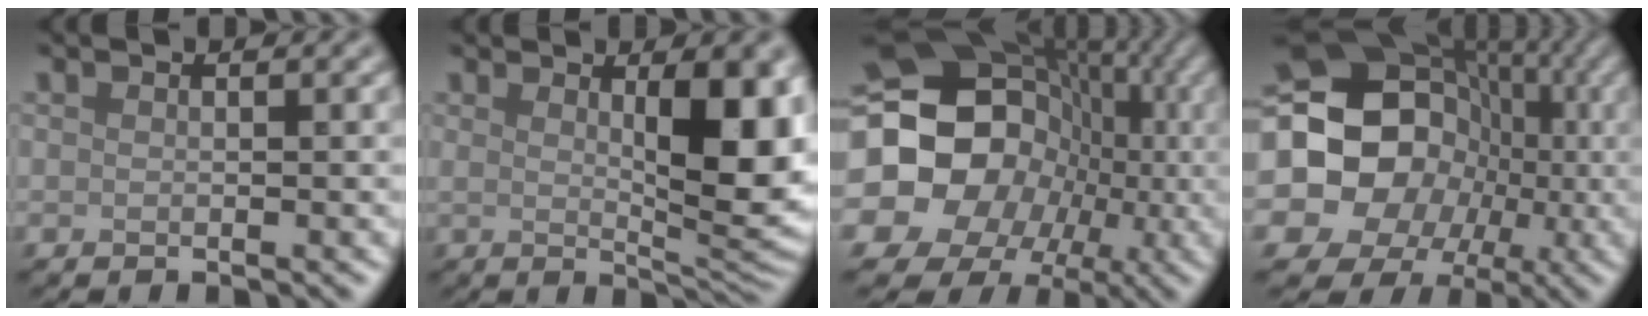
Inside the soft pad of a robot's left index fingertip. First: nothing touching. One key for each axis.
{"total": 8.1, "fx": 1.8, "fy": 2.4, "fz": 7.6, "tx": -0.098, "ty": -0.011, "tz": 0.035}
{"total": 22.8, "fx": -2.7, "fy": 20.3, "fz": 9.9, "tx": -0.185, "ty": -0.016, "tz": -0.087}
{"total": 20.8, "fx": -1.8, "fy": 18.4, "fz": 9.5, "tx": -0.190, "ty": -0.003, "tz": -0.072}